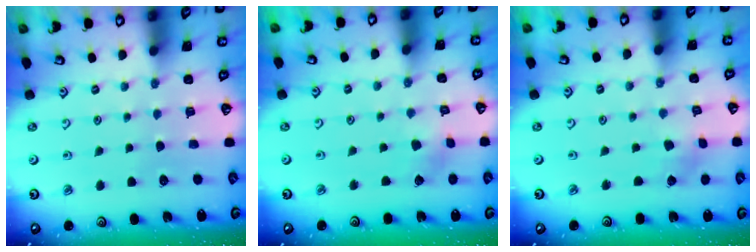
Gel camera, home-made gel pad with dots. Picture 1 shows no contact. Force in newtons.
{"total": 2.4, "press": 2.4, "slide": 0.3}
{"total": 0.8, "press": 0.8, "slide": 0.2}